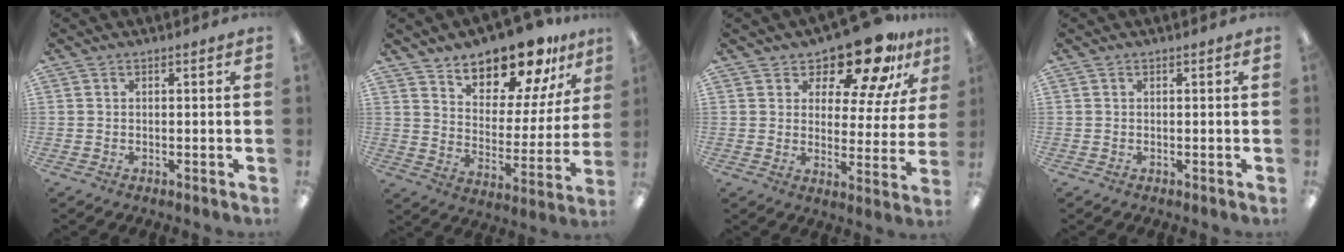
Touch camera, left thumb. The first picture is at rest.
{"total": 15.5, "force": [13.6, 5.3, 5.2], "torque": [-0.088, -0.110, 0.239]}
{"total": 15.3, "force": [12.4, 5.6, 7.0], "torque": [-0.115, -0.088, 0.214]}
{"total": 0.0}